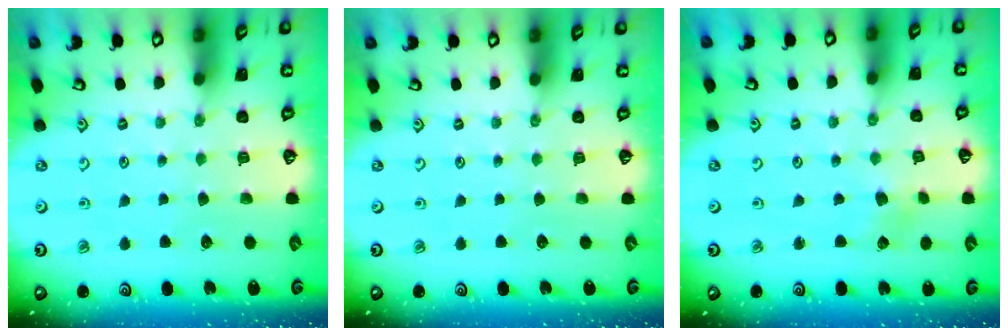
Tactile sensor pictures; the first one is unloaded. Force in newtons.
{"total": 0.0}
{"total": 4.0, "press": 3.9, "slide": 0.6}